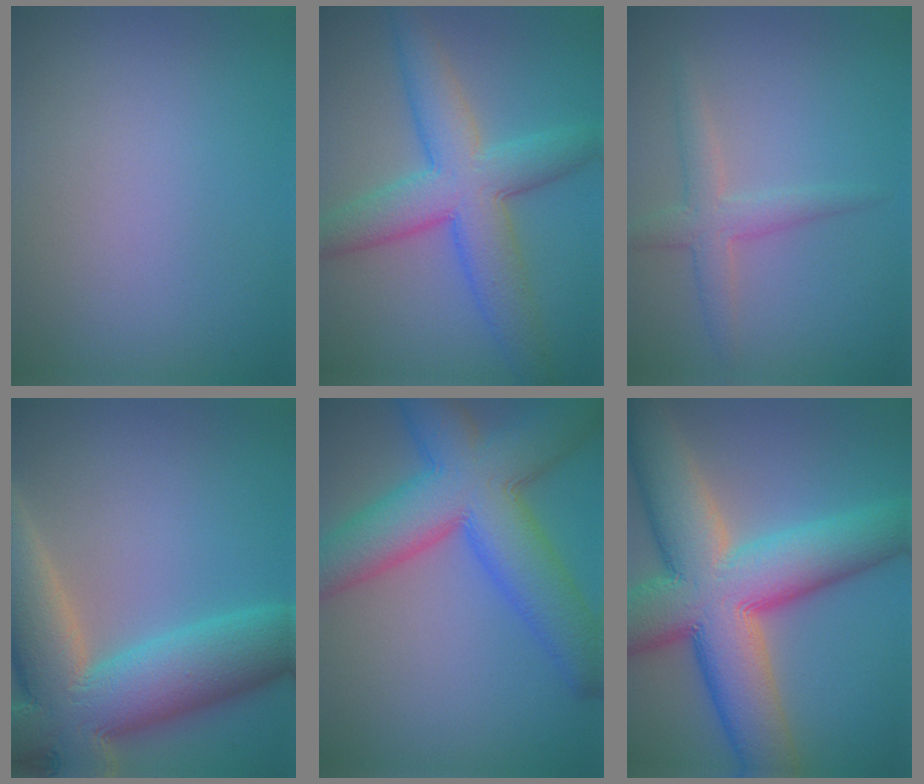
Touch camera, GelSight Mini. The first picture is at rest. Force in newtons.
{"total": 7.6, "press": 7.6, "slide": 0.1}
{"total": 2.6, "press": 2.6, "slide": 0.1}
{"total": 13.4, "press": 13.3, "slide": 1.1}
{"total": 11.3, "press": 11.3, "slide": 0.4}
{"total": 15.2, "press": 15.2, "slide": 0.8}